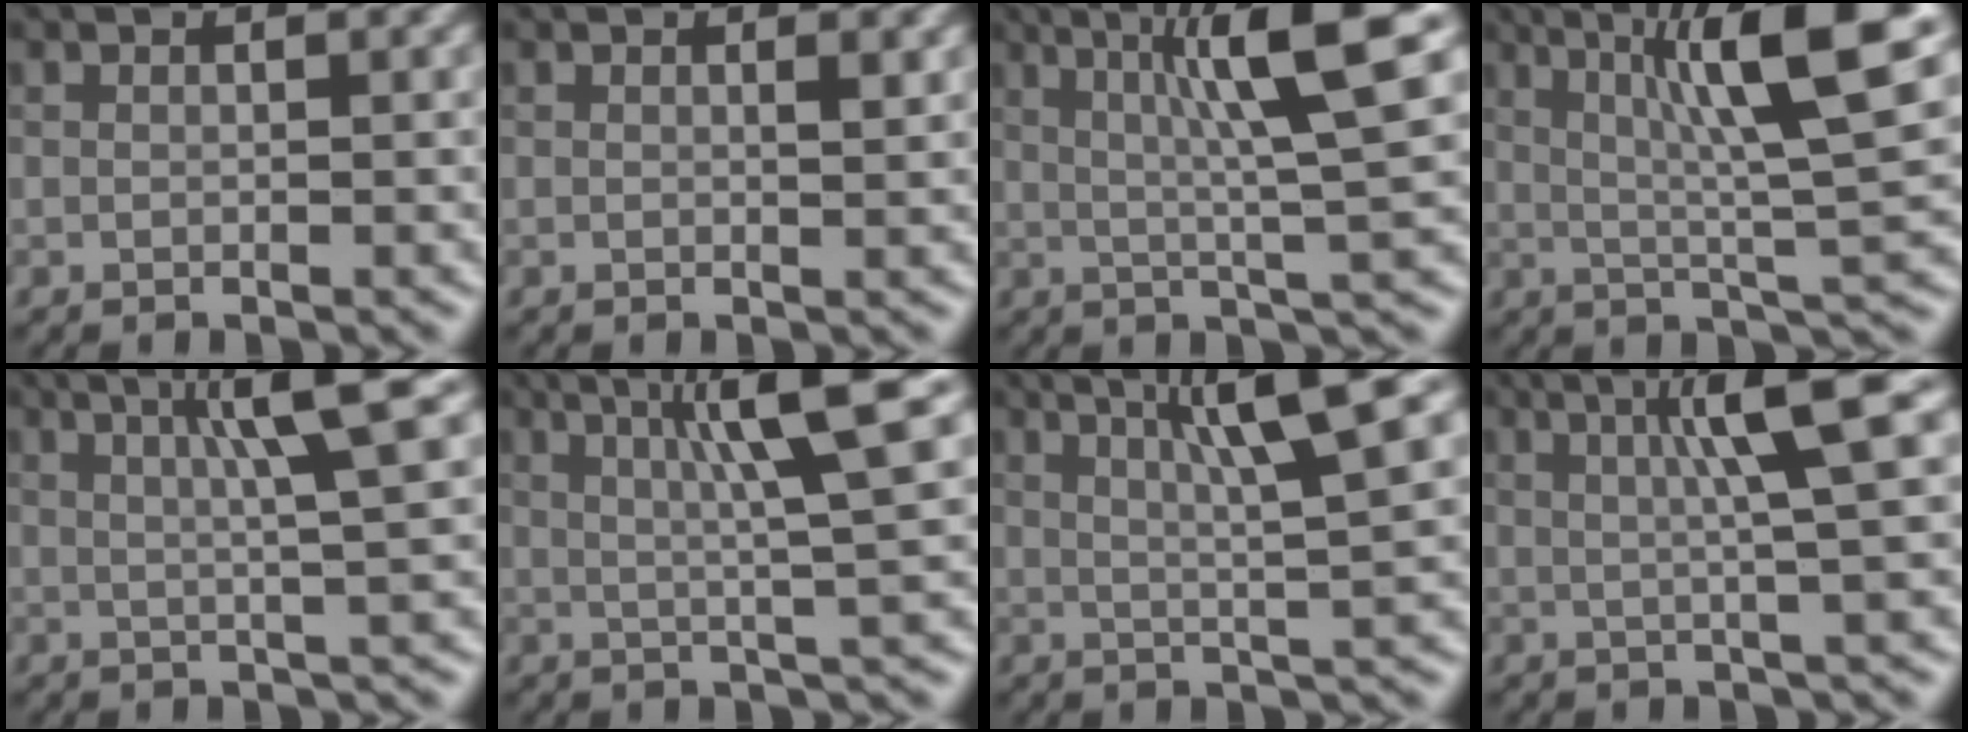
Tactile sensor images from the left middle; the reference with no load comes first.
{"total": 0.8, "force": [0.4, 0.2, 0.7], "torque": [-0.009, -0.003, 0.006]}
{"total": 9.3, "force": [2.8, 1.1, 8.8], "torque": [-0.124, 0.011, 0.042]}
{"total": 11.4, "force": [3.9, 1.8, 10.5], "torque": [-0.152, 0.013, 0.062]}
{"total": 6.8, "force": [2.4, 0.9, 6.4], "torque": [-0.083, 0.017, 0.035]}
{"total": 8.4, "force": [2.8, 1.0, 7.9], "torque": [-0.105, 0.016, 0.042]}
{"total": 8.1, "force": [3.4, 1.0, 7.3], "torque": [-0.097, 0.016, 0.055]}
{"total": 6.5, "force": [1.8, 0.7, 6.2], "torque": [-0.089, 0.018, 0.029]}